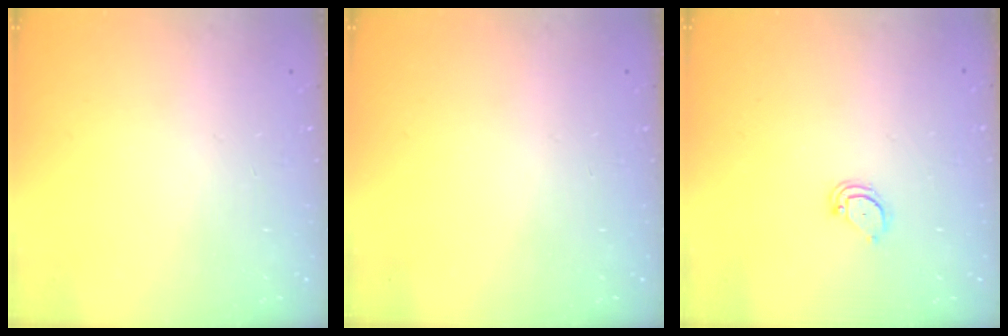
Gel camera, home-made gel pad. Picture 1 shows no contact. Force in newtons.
{"total": 0.0}
{"total": 2.6, "press": 2.6, "slide": 0.2}